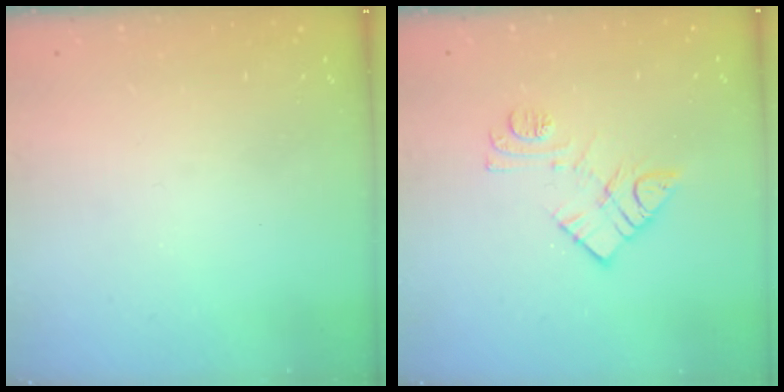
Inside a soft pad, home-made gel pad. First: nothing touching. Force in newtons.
{"total": 10.8, "press": 10.8, "slide": 0.8}